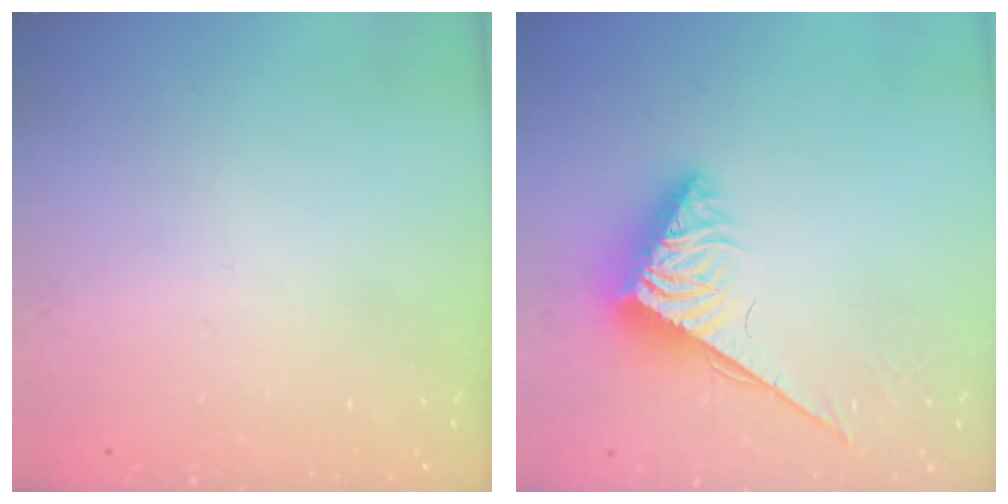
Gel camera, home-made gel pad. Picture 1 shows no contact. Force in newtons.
{"total": 4.0, "press": 4.0, "slide": 0.3}